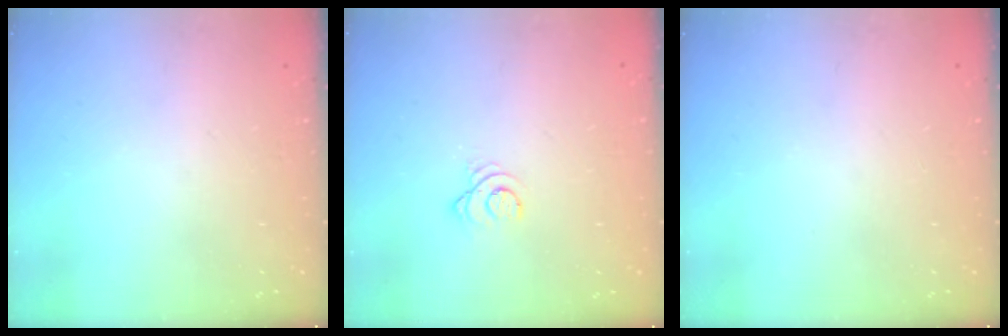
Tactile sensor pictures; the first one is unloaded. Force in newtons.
{"total": 3.1, "press": 3.1, "slide": 0.4}
{"total": 0.0}